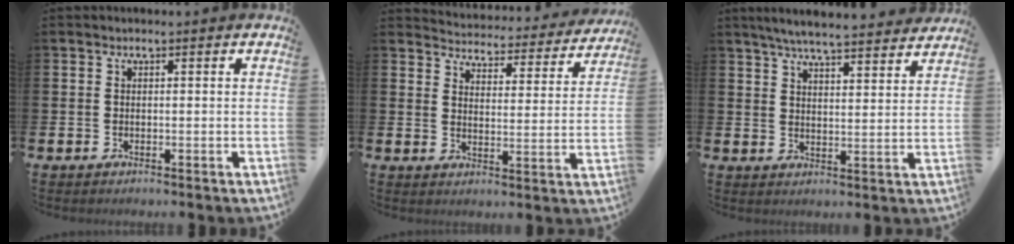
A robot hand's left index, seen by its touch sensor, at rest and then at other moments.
{"total": 4.1, "force": [4.1, 0.6, 0.3], "torque": [-0.023, -0.038, 0.065]}
{"total": 6.1, "force": [5.8, 0.1, 1.6], "torque": [-0.038, -0.039, 0.100]}